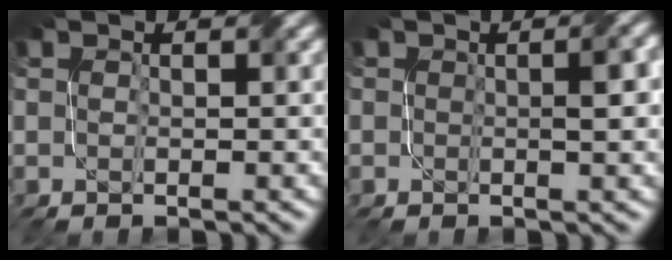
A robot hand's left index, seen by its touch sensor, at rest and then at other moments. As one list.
[{"total": 1.8, "force": [-0.1, 0.4, 1.7], "torque": [-0.019, 0.005, -0.001]}]